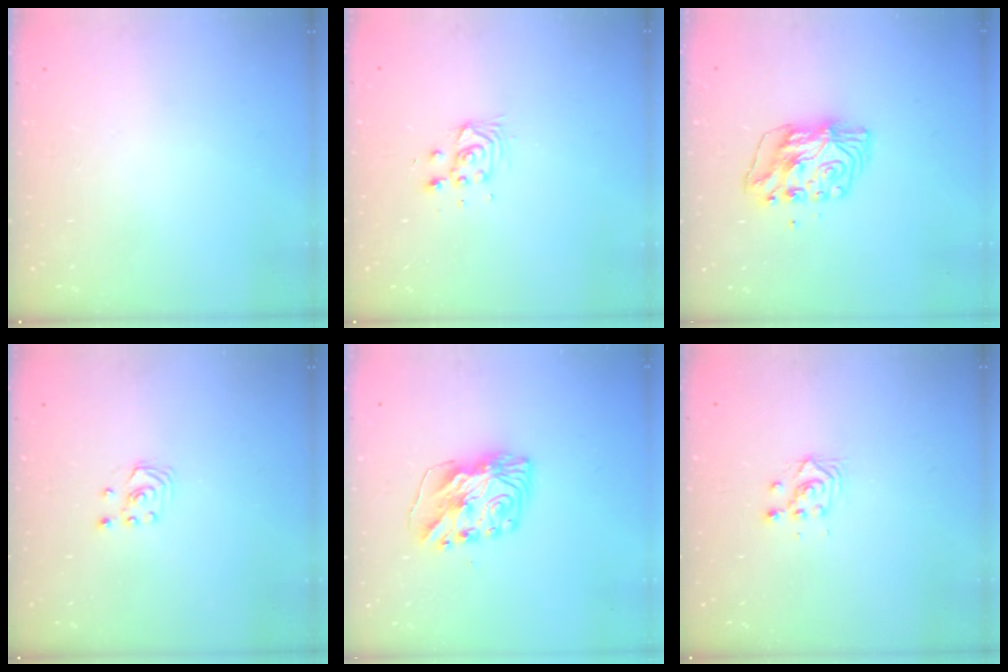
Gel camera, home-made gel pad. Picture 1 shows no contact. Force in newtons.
{"total": 3.9, "press": 3.8, "slide": 0.6}
{"total": 7.0, "press": 7.0, "slide": 0.6}
{"total": 1.8, "press": 1.8, "slide": 0.2}
{"total": 10.9, "press": 10.9, "slide": 0.5}
{"total": 2.8, "press": 2.8, "slide": 0.1}